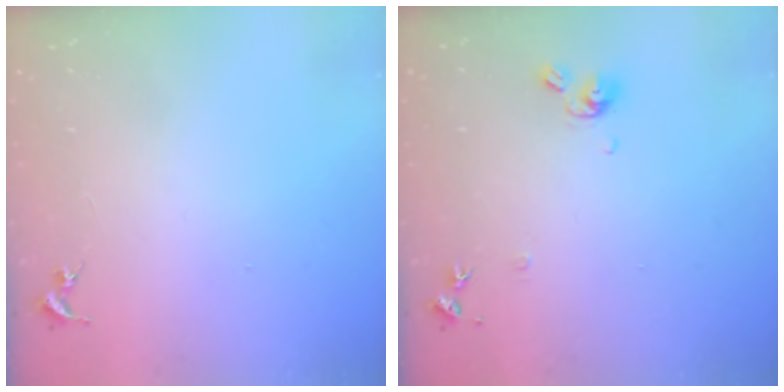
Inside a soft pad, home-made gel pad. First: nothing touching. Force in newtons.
{"total": 7.9, "press": 7.9, "slide": 0.8}